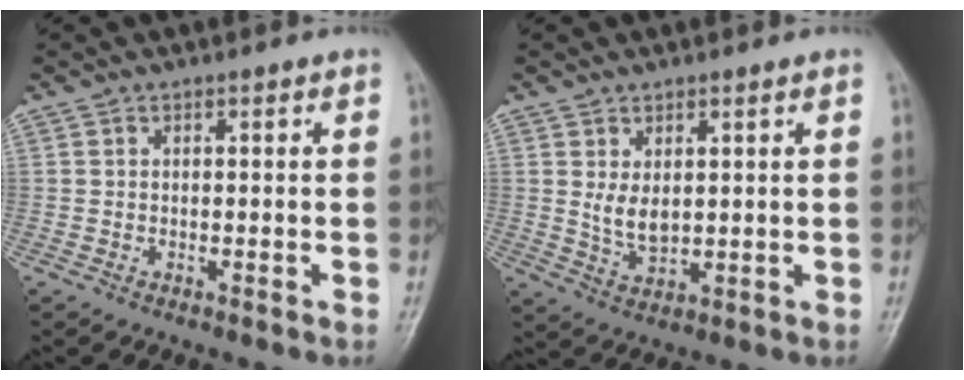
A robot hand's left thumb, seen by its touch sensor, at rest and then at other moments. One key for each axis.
{"total": 4.6, "fx": 1.2, "fy": 2.4, "fz": 3.7, "tx": -0.059, "ty": -0.016, "tz": 0.033}